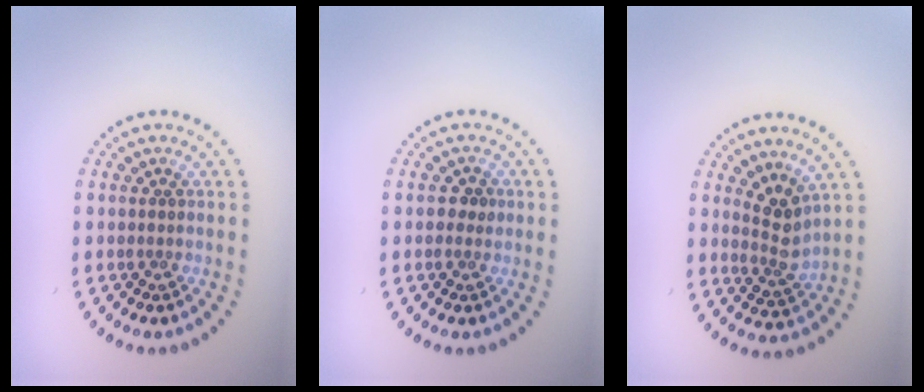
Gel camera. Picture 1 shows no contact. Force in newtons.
{"total": 1.3, "press": 1.3, "slide": 0.1}
{"total": 2.7, "press": 2.0, "slide": 1.8}